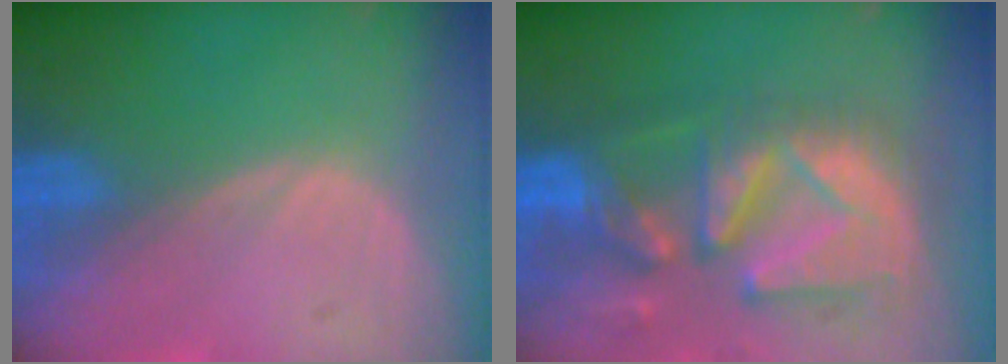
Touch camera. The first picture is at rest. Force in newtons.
{"total": 12.7, "press": 11.2, "slide": 6.0}